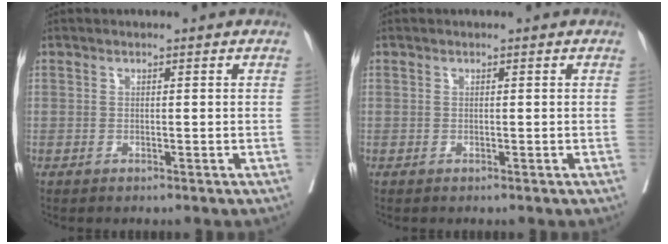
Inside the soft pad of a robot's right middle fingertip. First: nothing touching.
{"total": 0.0}